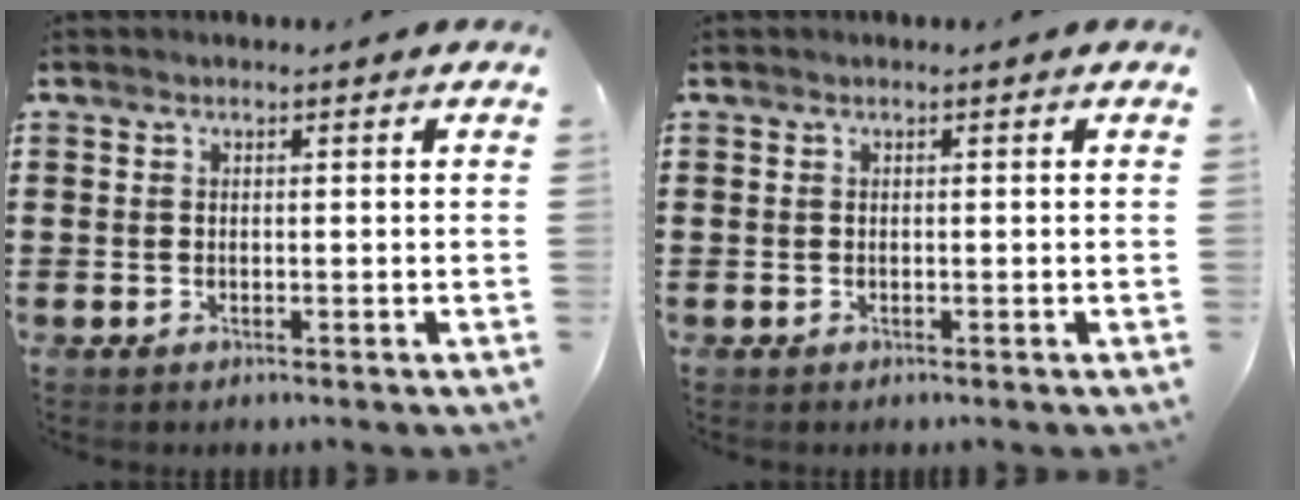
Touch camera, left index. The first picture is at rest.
{"total": 0.0}